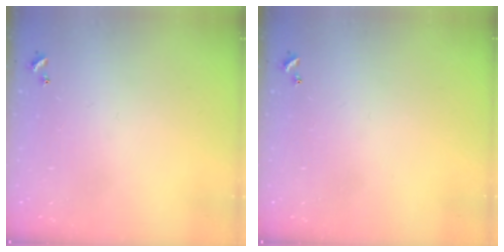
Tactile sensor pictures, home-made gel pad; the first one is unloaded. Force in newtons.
{"total": 0.0}